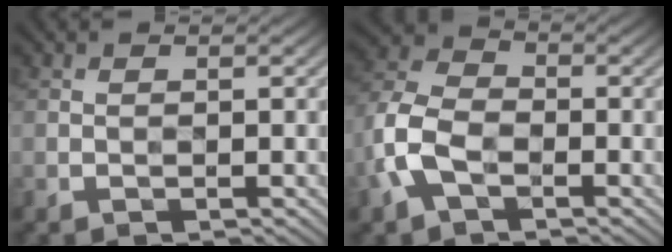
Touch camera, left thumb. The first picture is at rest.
{"total": 9.1, "force": [-3.4, 5.7, 6.2], "torque": [-0.160, 0.003, -0.082]}